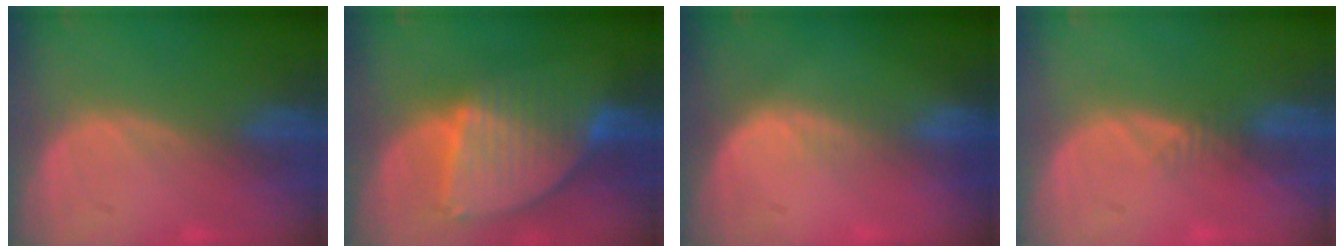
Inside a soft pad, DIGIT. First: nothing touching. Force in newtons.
{"total": 8.7, "press": 7.5, "slide": 4.4}
{"total": 2.0, "press": 1.1, "slide": 1.7}
{"total": 1.2, "press": 1.0, "slide": 0.6}